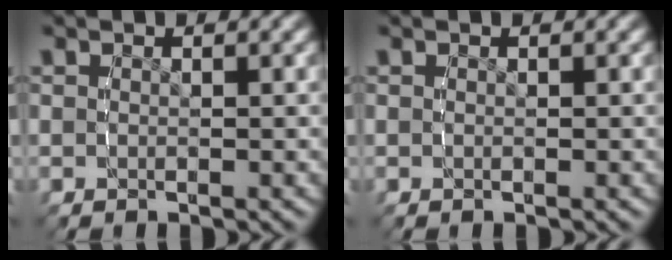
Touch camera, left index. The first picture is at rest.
{"total": 0.0}